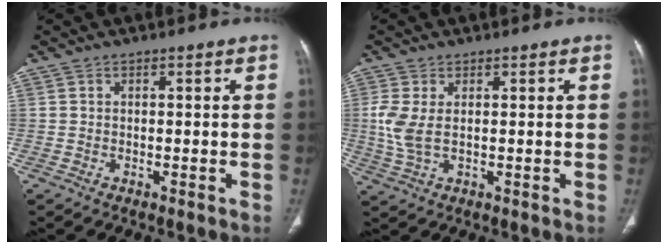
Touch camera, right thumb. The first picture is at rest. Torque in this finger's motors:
{"motor_torque": [2.08, 1.97, 0.27, -0.44, 0.12]}